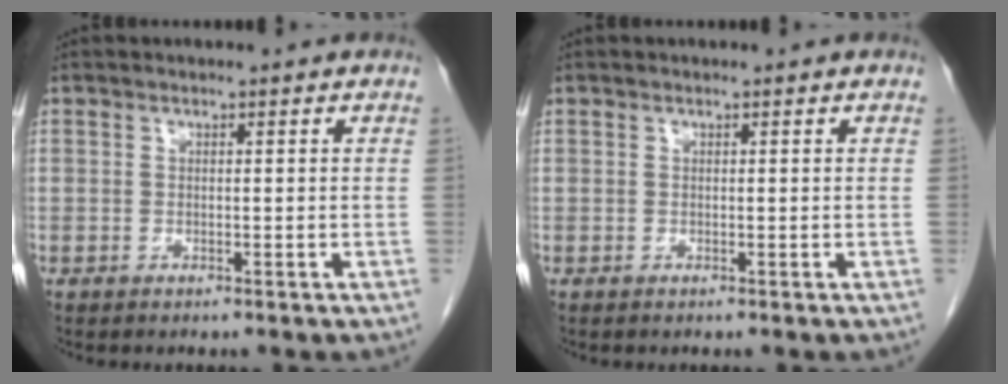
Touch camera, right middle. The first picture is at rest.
{"total": 0.0}